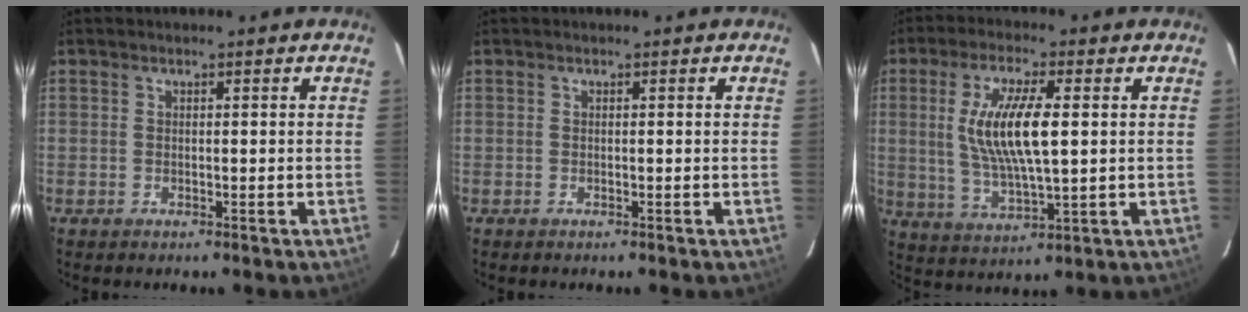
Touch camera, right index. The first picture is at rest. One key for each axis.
{"total": 0.0}
{"total": 12.1, "fx": 1.7, "fy": 3.1, "fz": 11.5, "tx": -0.226, "ty": -0.003, "tz": 0.038}